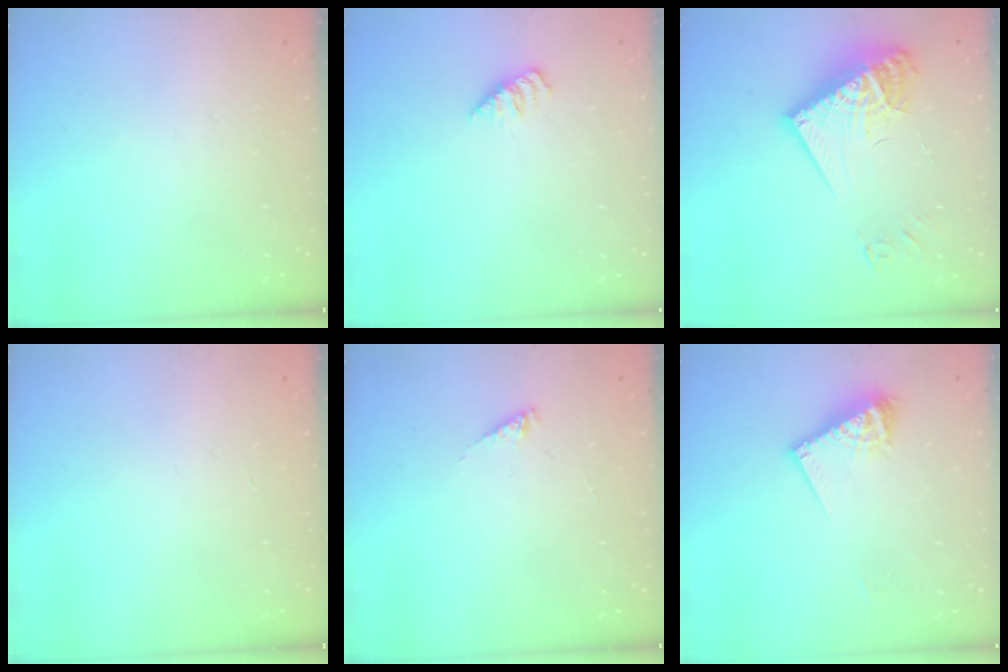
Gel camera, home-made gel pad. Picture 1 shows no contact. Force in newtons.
{"total": 1.7, "press": 1.7, "slide": 0.3}
{"total": 16.4, "press": 16.4, "slide": 1.2}
{"total": 0.0}
{"total": 1.6, "press": 1.6, "slide": 0.3}
{"total": 10.5, "press": 10.4, "slide": 1.3}